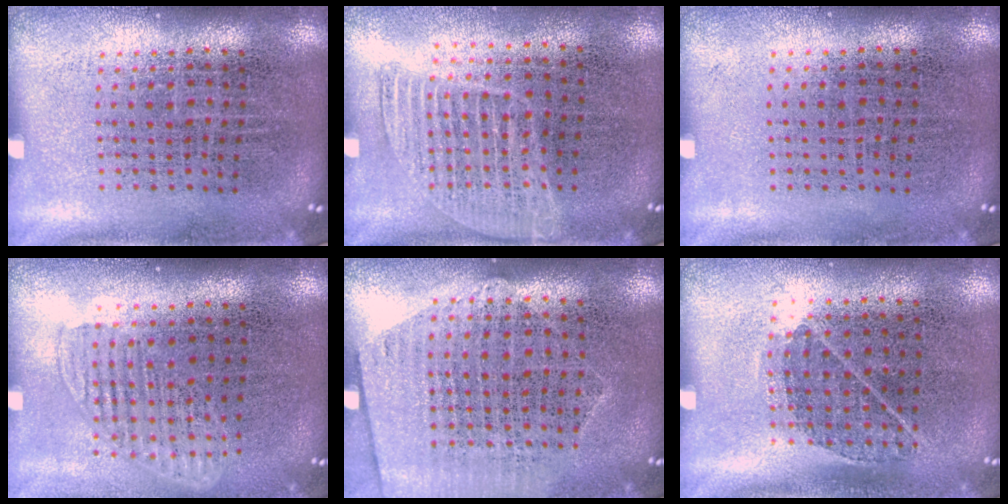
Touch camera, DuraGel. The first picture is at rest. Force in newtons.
{"total": 1.3, "press": 1.1, "slide": 0.5}
{"total": 0.0}
{"total": 1.3, "press": 1.1, "slide": 0.7}
{"total": 1.1, "press": 1.0, "slide": 0.5}
{"total": 0.8, "press": 0.6, "slide": 0.5}